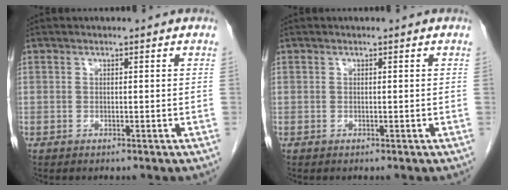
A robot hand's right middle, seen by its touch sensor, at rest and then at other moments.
{"total": 0.0}